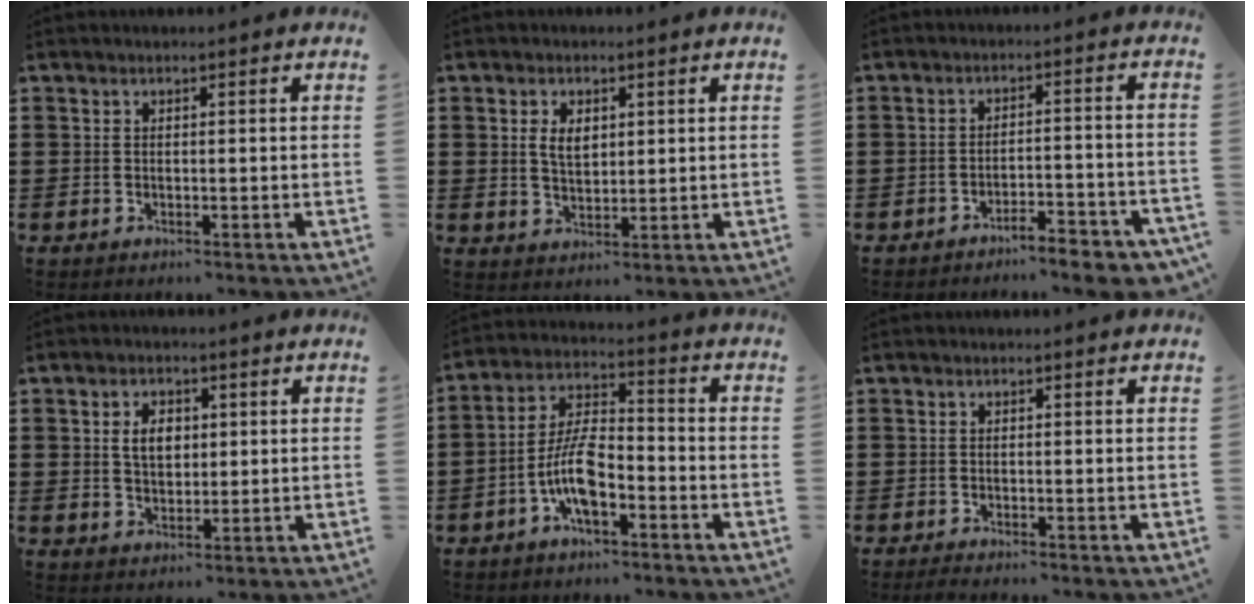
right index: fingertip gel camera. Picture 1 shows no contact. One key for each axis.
{"total": 3.5, "fx": 0.9, "fy": 2.1, "fz": 2.6, "tx": -0.049, "ty": 0.007, "tz": 0.014}
{"total": 4.7, "fx": -4.4, "fy": 0.3, "fz": 1.7, "tx": -0.027, "ty": -0.004, "tz": -0.085}
{"total": 3.9, "fx": 0.7, "fy": 2.6, "fz": 2.8, "tx": -0.055, "ty": 0.009, "tz": 0.008}
{"total": 8.4, "fx": -3.5, "fy": 3.3, "fz": 6.8, "tx": -0.155, "ty": 0.001, "tz": -0.071}
{"total": 0.9, "fx": -0.9, "fy": -0.1, "fz": 0.2, "tx": -0.005, "ty": -0.005, "tz": -0.016}